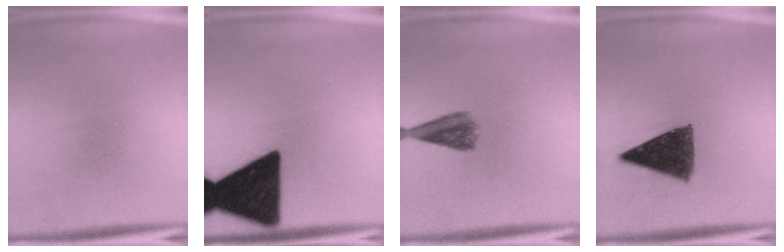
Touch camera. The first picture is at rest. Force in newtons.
{"total": 19.1}
{"total": 4.5}
{"total": 10.4}